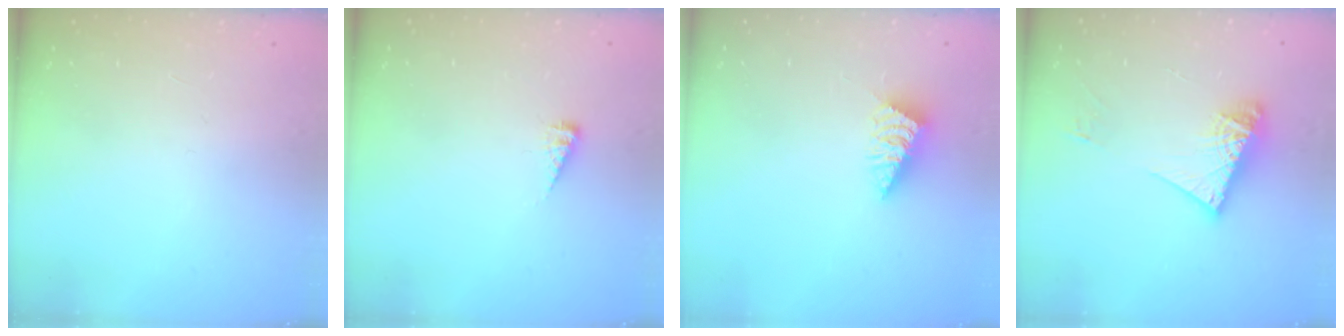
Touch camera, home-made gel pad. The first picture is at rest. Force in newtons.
{"total": 4.6, "press": 4.6, "slide": 0.7}
{"total": 2.1, "press": 2.1, "slide": 0.3}
{"total": 12.4, "press": 12.3, "slide": 1.1}